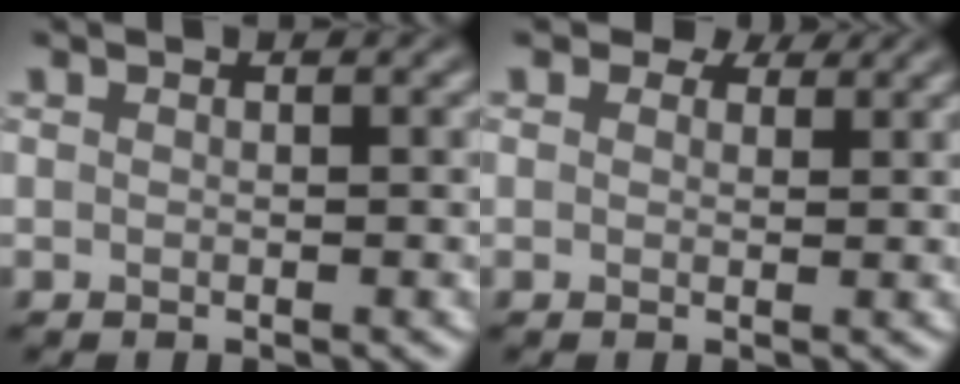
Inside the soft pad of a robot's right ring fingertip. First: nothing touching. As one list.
[{"total": 2.6, "force": [1.9, 1.4, 1.2], "torque": [-0.022, -0.002, 0.017]}]